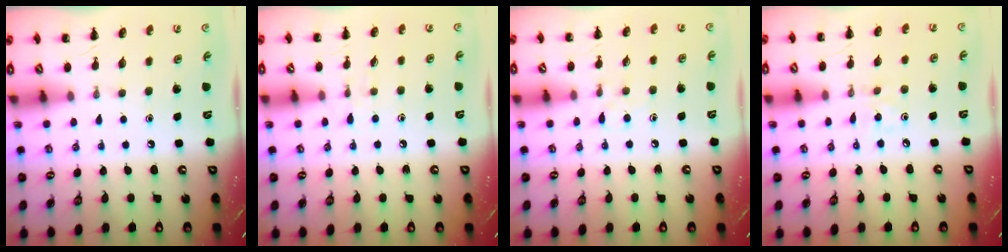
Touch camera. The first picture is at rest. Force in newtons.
{"total": 4.7, "press": 4.2, "slide": 2.0}
{"total": 5.1, "press": 4.7, "slide": 2.0}
{"total": 2.4, "press": 2.2, "slide": 0.8}